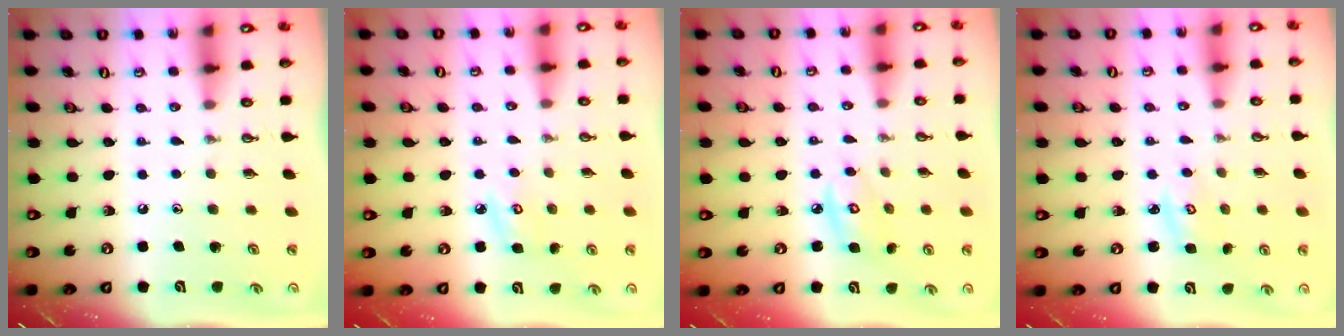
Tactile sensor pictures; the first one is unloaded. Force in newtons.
{"total": 5.2, "press": 5.2, "slide": 0.4}
{"total": 5.4, "press": 5.4, "slide": 0.2}
{"total": 4.0, "press": 4.0, "slide": 0.4}